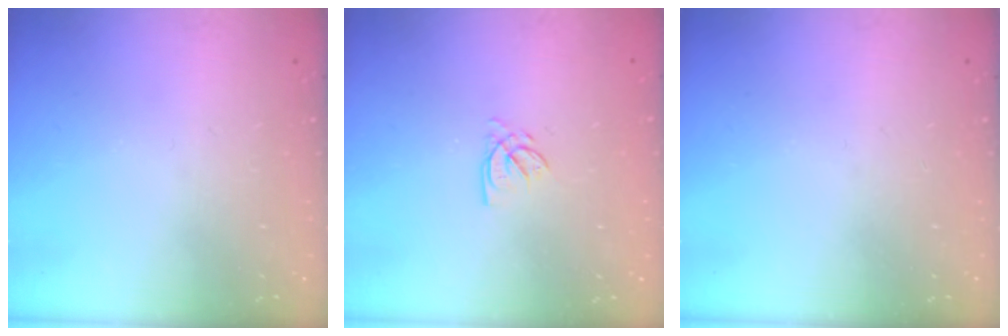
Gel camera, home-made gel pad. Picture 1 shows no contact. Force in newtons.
{"total": 2.3, "press": 2.3, "slide": 0.3}
{"total": 0.0}